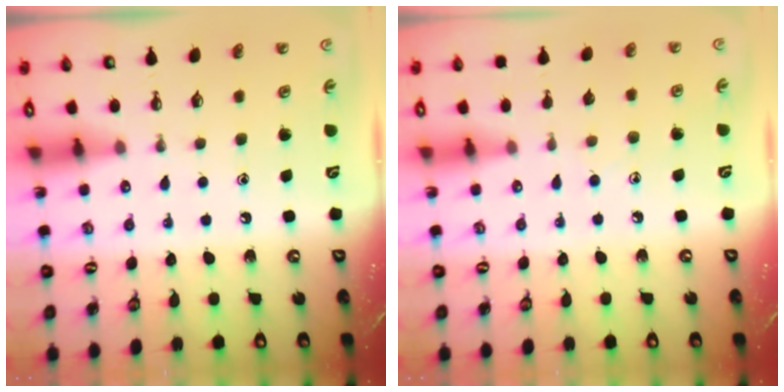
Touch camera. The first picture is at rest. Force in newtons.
{"total": 6.1, "press": 6.1, "slide": 0.5}